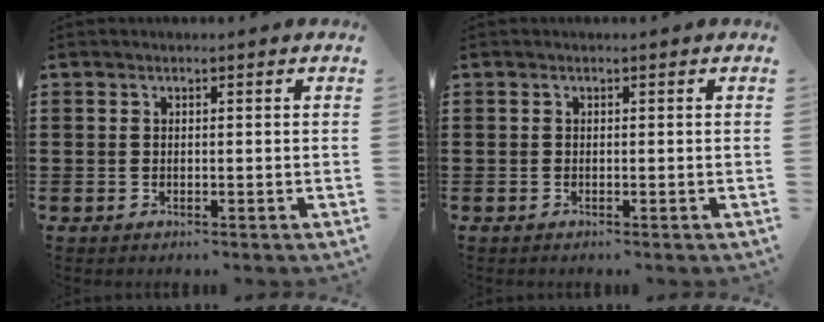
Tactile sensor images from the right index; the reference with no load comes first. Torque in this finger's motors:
{"motor_torque": [0.11, 0.12, 0.07, 0.01]}